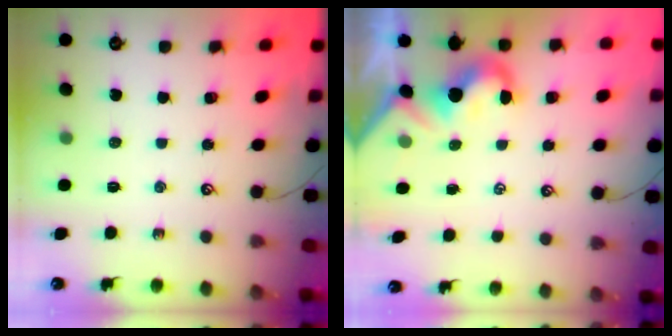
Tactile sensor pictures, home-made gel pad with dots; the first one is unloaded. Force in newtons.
{"total": 1.8, "press": 1.6, "slide": 0.8}